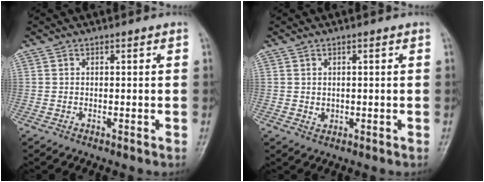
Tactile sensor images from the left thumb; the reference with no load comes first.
{"total": 1.4, "force": [0.1, 1.2, 0.7], "torque": [-0.009, -0.001, 0.007]}